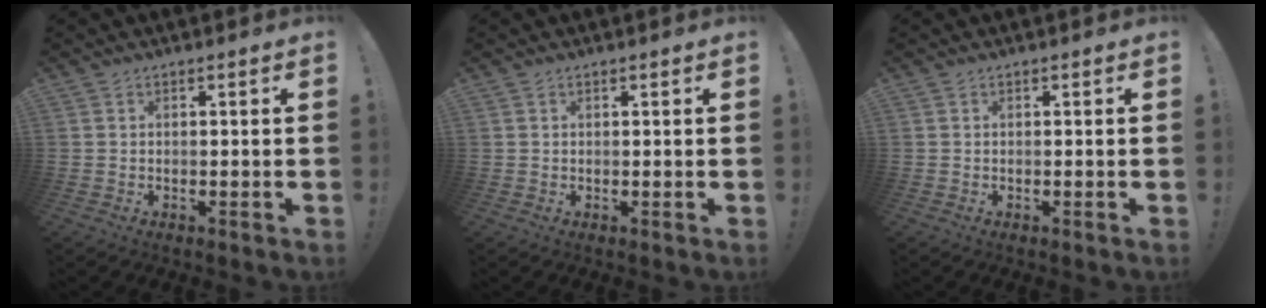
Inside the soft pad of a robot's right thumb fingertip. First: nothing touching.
{"total": 0.8, "force": [0.4, 0.7, 0.0], "torque": [0.001, 0.001, 0.006]}
{"total": 0.0}